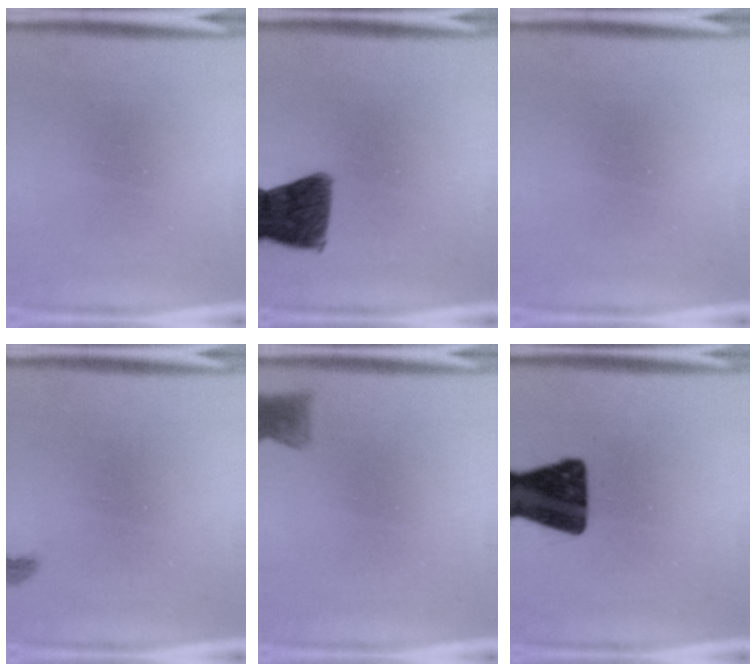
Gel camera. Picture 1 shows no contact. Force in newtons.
{"total": 10.9}
{"total": 0.0}
{"total": 1.1}
{"total": 2.0}
{"total": 17.2}